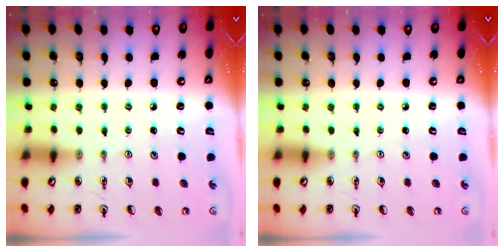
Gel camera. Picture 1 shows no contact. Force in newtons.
{"total": 0.0}